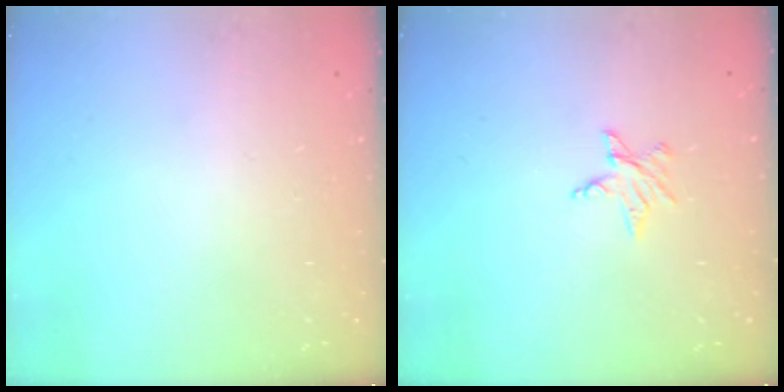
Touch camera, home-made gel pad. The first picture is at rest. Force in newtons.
{"total": 3.8, "press": 3.8, "slide": 0.4}